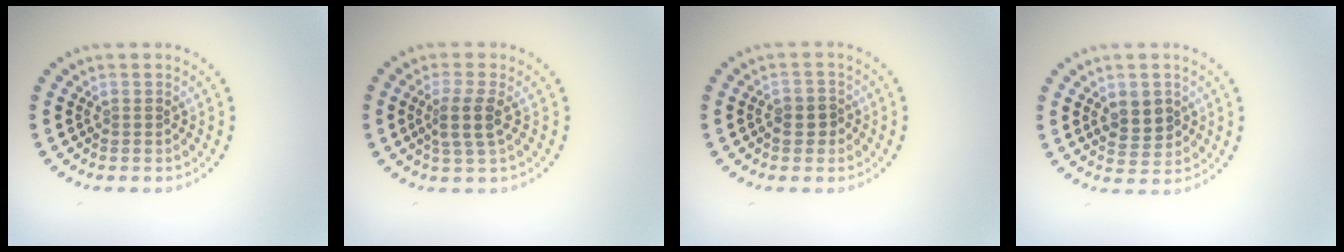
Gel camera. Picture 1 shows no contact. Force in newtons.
{"total": 2.5, "press": 2.0, "slide": 1.4}
{"total": 1.9, "press": 1.8, "slide": 0.6}
{"total": 2.9, "press": 2.8, "slide": 0.4}